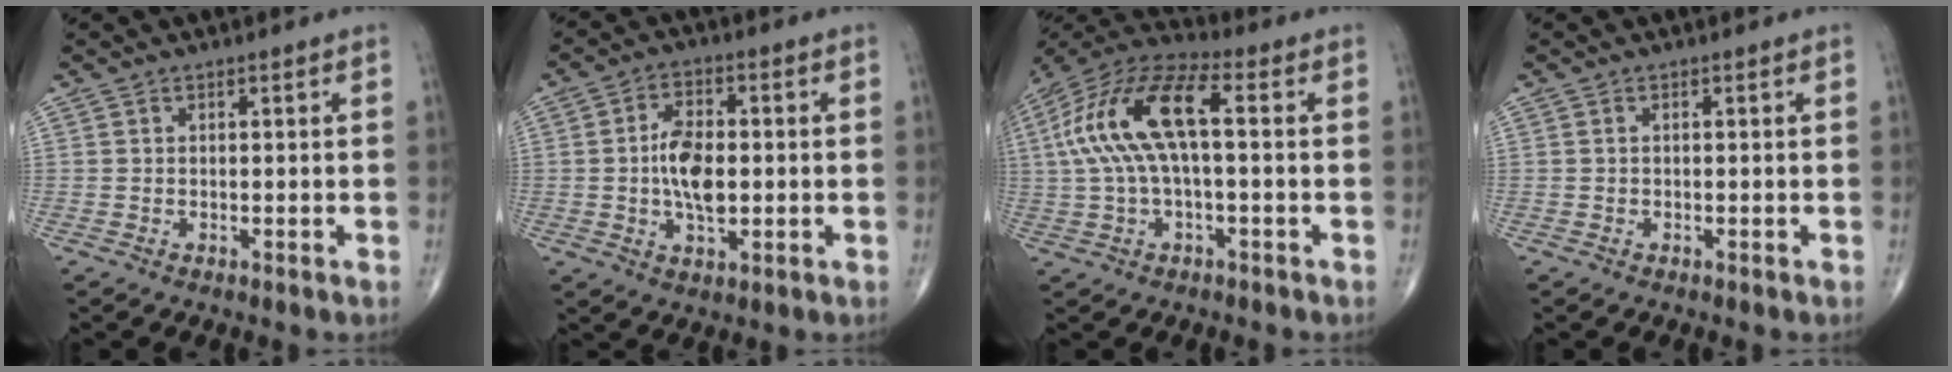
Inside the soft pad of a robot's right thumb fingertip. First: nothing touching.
{"total": 8.7, "force": [-0.3, 4.7, 7.4], "torque": [-0.129, 0.005, -0.007]}
{"total": 16.6, "force": [1.8, 6.8, 15.1], "torque": [-0.317, 0.045, 0.029]}
{"total": 0.0}